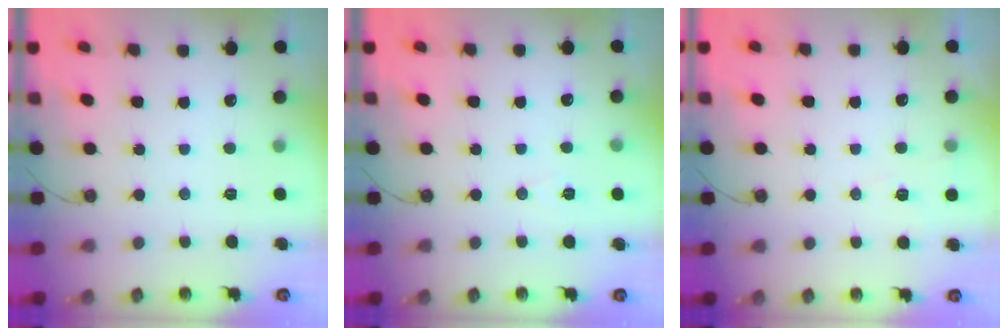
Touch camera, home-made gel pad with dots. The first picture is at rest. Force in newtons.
{"total": 5.5, "press": 3.1, "slide": 4.5}
{"total": 5.7, "press": 4.1, "slide": 4.0}